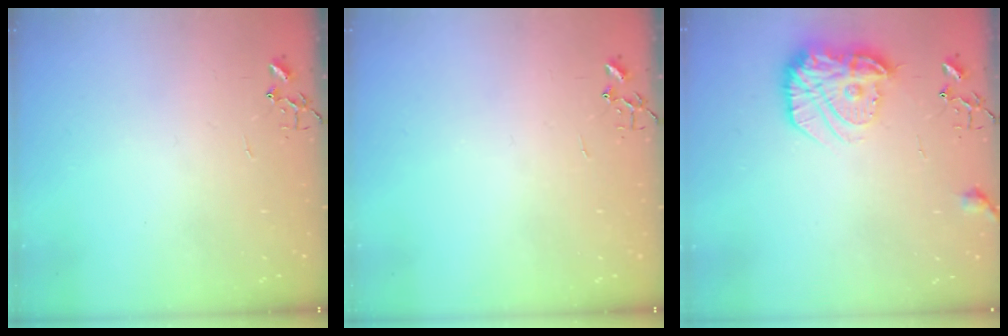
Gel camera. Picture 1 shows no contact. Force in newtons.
{"total": 0.0}
{"total": 16.5, "press": 16.5, "slide": 1.1}